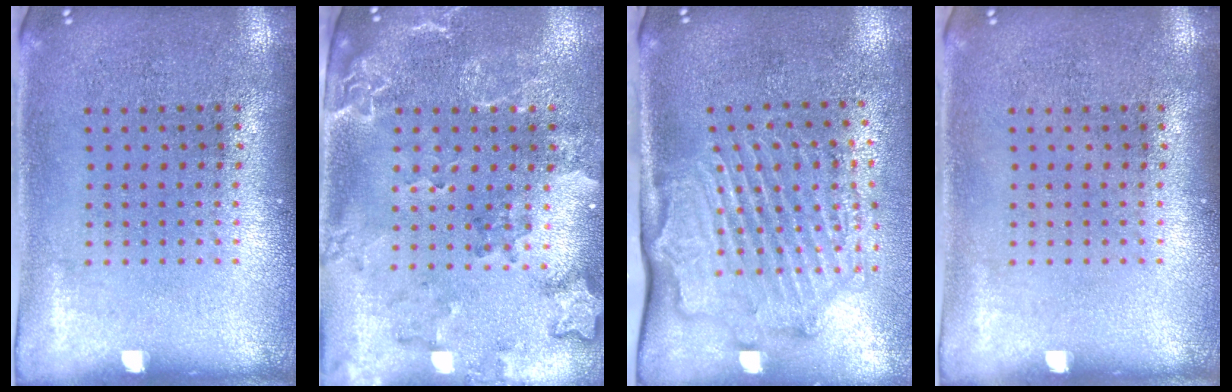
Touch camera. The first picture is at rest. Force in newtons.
{"total": 2.1, "press": 2.0, "slide": 0.8}
{"total": 2.1, "press": 2.0, "slide": 0.4}
{"total": 0.0}